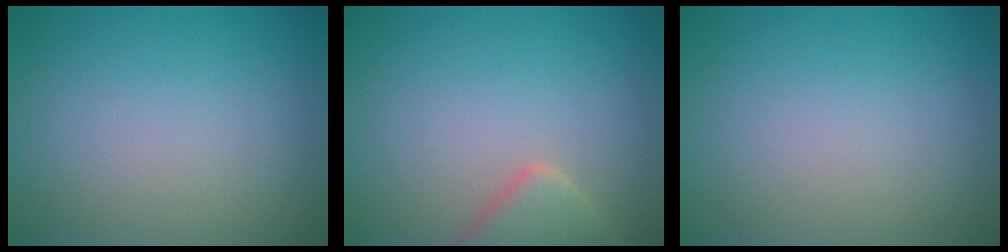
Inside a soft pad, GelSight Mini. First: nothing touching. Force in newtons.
{"total": 3.0, "press": 2.9, "slide": 0.3}
{"total": 0.0}